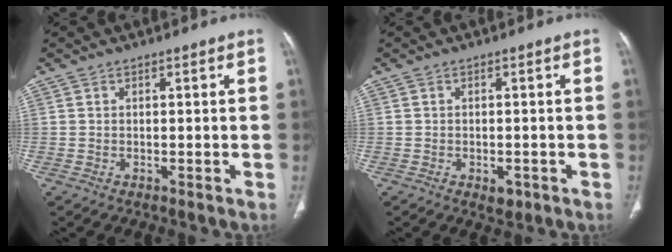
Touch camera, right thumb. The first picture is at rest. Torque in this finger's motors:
{"motor_torque": [2.71, 2.30, 0.32, -0.18, -0.02]}